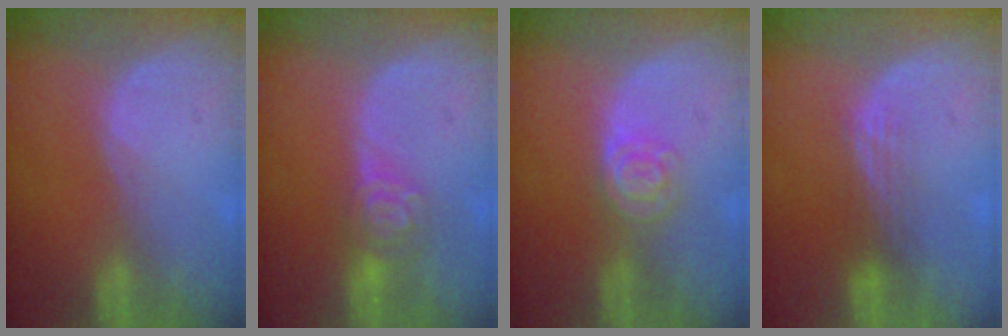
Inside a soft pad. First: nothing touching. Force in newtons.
{"total": 4.2, "press": 4.2, "slide": 0.3}
{"total": 4.3, "press": 3.9, "slide": 1.9}
{"total": 2.9, "press": 2.5, "slide": 1.5}